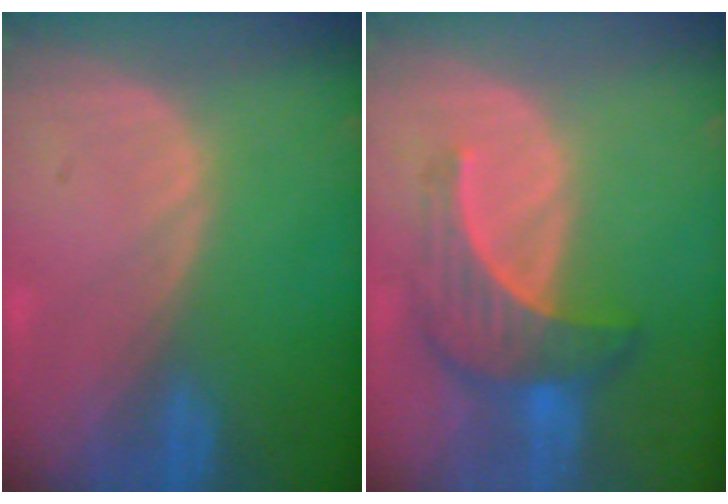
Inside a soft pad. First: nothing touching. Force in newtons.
{"total": 7.3, "press": 6.7, "slide": 2.9}